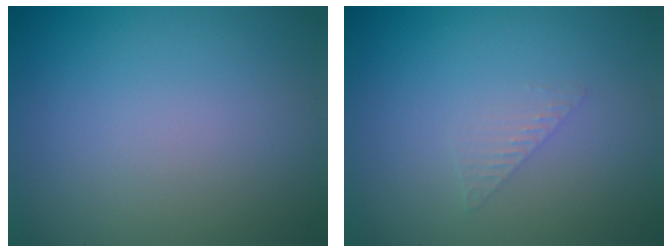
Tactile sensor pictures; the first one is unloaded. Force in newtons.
{"total": 1.0, "press": 1.0, "slide": 0.0}